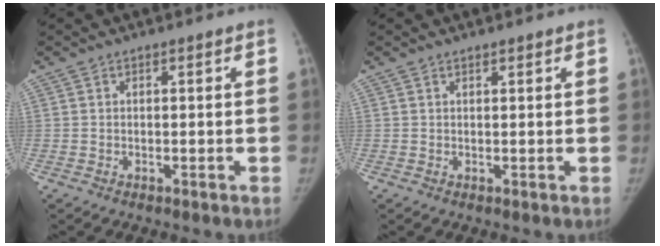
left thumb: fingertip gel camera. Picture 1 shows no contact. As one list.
[{"total": 0.7, "force": [0.6, 0.2, 0.2], "torque": [-0.005, -0.005, 0.010]}]